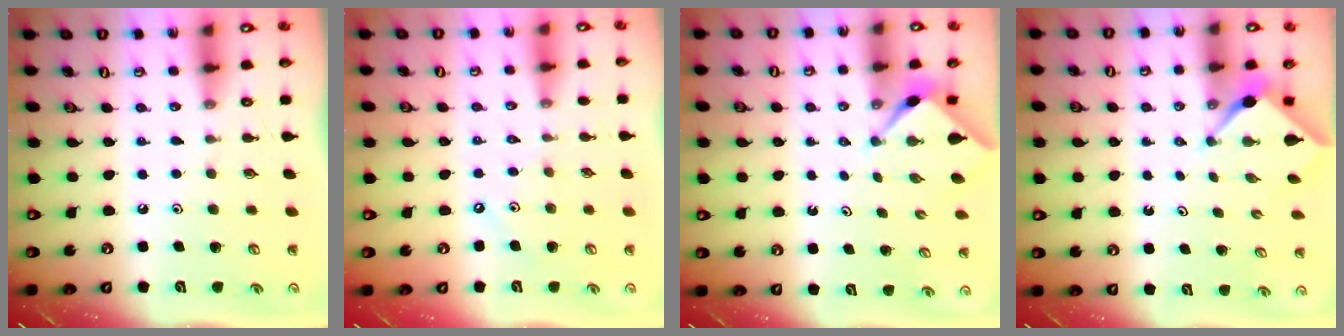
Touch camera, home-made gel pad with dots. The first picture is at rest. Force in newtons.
{"total": 3.6, "press": 3.5, "slide": 0.4}
{"total": 2.4, "press": 2.4, "slide": 0.3}
{"total": 2.3, "press": 2.3, "slide": 0.2}